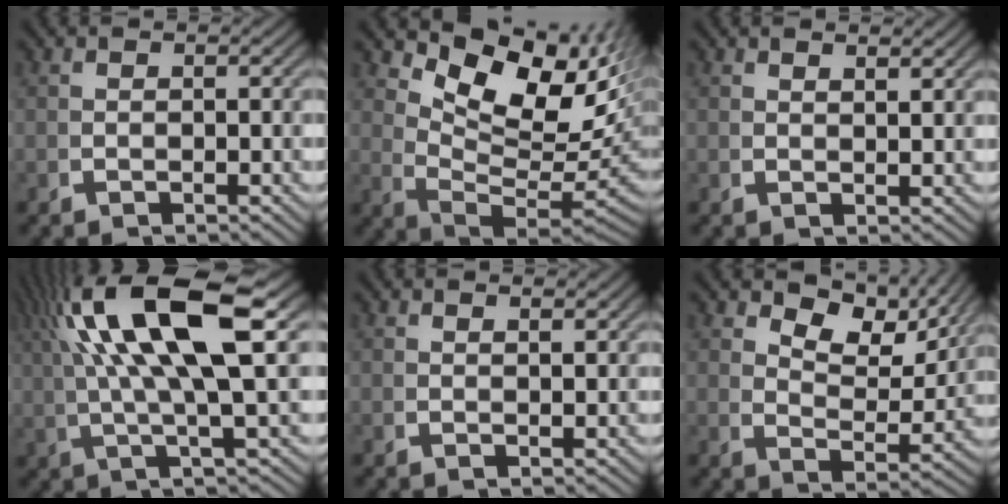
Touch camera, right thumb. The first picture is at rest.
{"total": 14.6, "force": [2.1, 9.0, 11.3], "torque": [-0.192, -0.035, 0.055]}
{"total": 1.4, "force": [1.4, 0.0, 0.4], "torque": [-0.001, 0.002, 0.025]}
{"total": 11.4, "force": [3.6, 3.8, 10.1], "torque": [-0.186, 0.007, 0.061]}
{"total": 1.0, "force": [1.0, 0.0, 0.3], "torque": [-0.001, 0.001, 0.019]}
{"total": 7.3, "force": [5.0, 2.8, 4.5], "torque": [-0.069, 0.004, 0.080]}